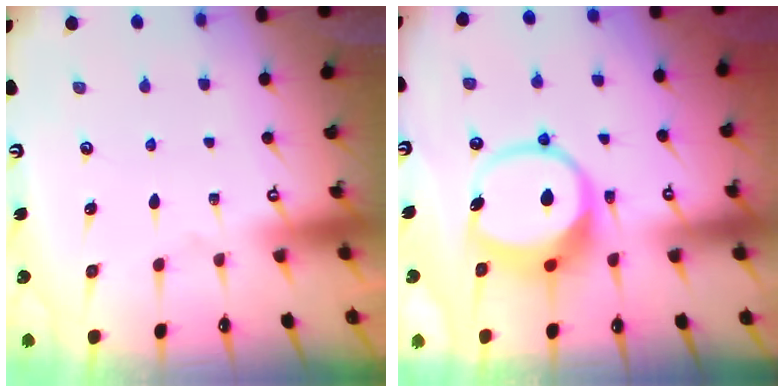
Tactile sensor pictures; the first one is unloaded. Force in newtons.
{"total": 10.5, "press": 10.4, "slide": 1.6}